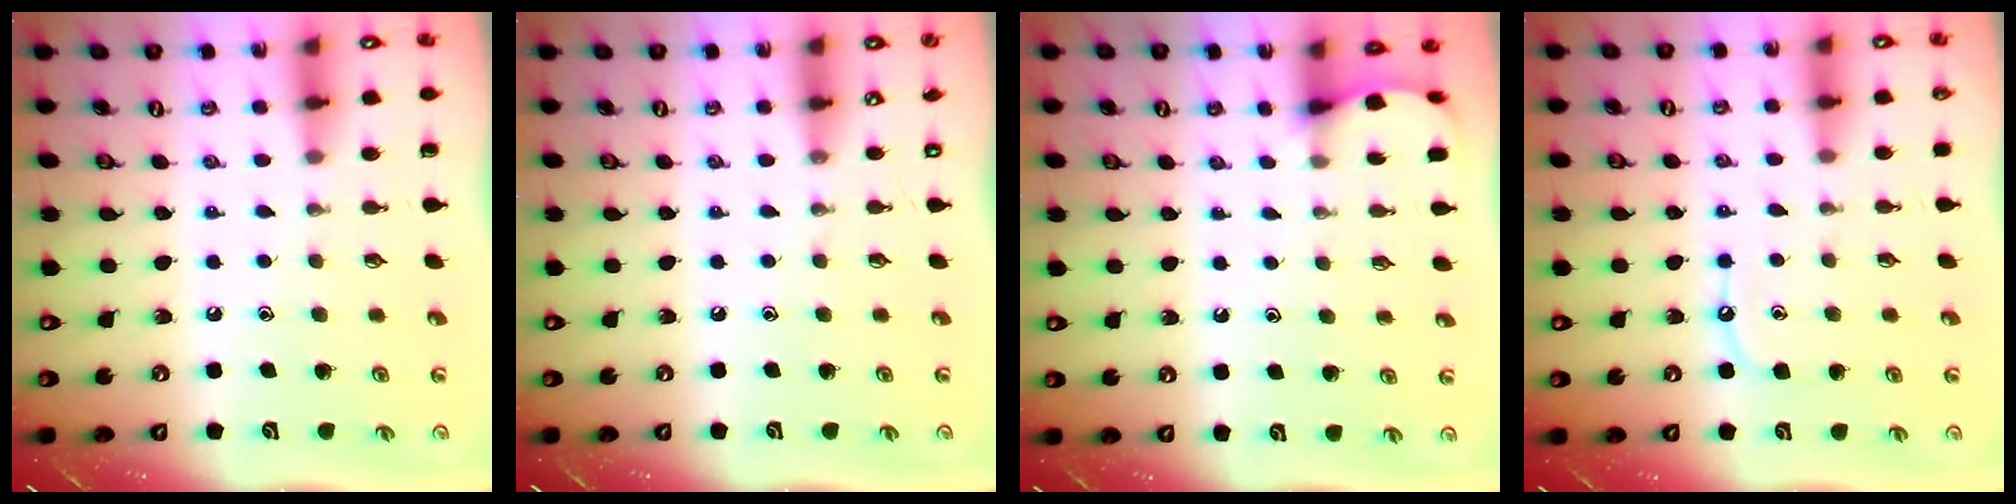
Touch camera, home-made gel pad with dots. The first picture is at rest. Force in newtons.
{"total": 0.0}
{"total": 3.9, "press": 3.8, "slide": 0.5}
{"total": 5.9, "press": 5.8, "slide": 0.6}